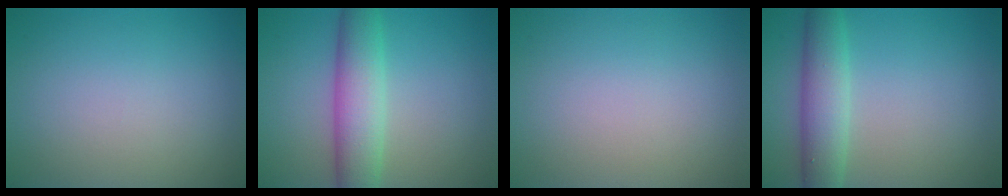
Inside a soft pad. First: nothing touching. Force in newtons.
{"total": 5.6, "press": 5.6, "slide": 0.1}
{"total": 0.0}
{"total": 4.5, "press": 4.5, "slide": 0.3}